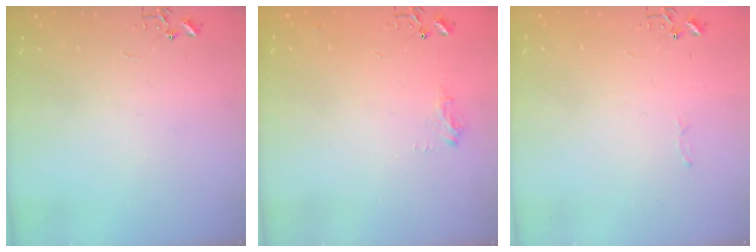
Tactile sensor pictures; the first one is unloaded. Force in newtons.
{"total": 8.2, "press": 8.2, "slide": 0.9}
{"total": 2.8, "press": 2.8, "slide": 0.4}